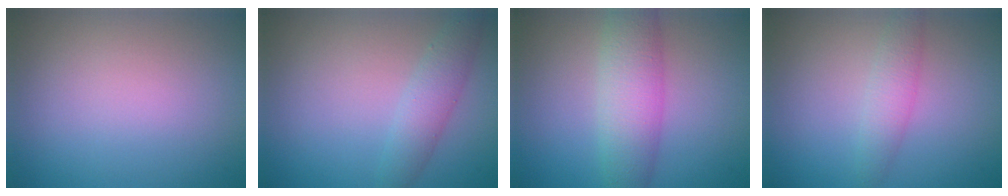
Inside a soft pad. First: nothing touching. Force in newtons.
{"total": 2.6, "press": 2.6, "slide": 0.1}
{"total": 5.0, "press": 5.0, "slide": 0.1}
{"total": 2.2, "press": 2.2, "slide": 0.0}